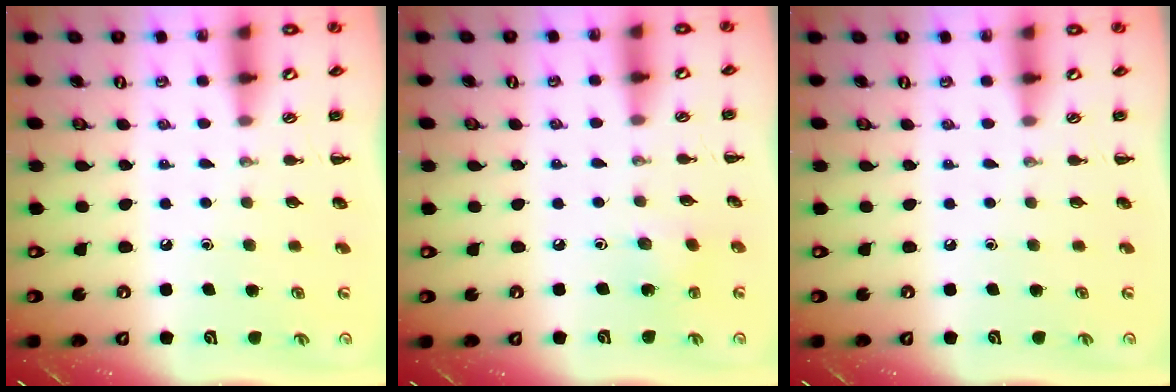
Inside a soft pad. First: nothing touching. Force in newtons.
{"total": 2.5, "press": 2.4, "slide": 0.8}
{"total": 0.0}